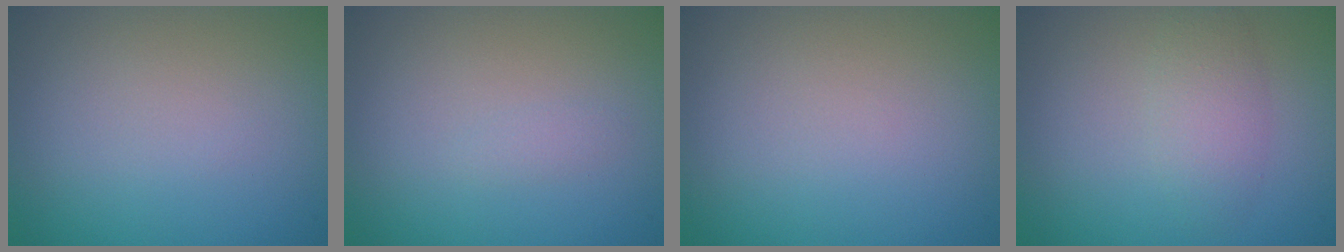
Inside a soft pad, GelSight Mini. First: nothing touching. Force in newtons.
{"total": 0.6, "press": 0.6, "slide": 0.1}
{"total": 0.0}
{"total": 2.4, "press": 2.4, "slide": 0.0}